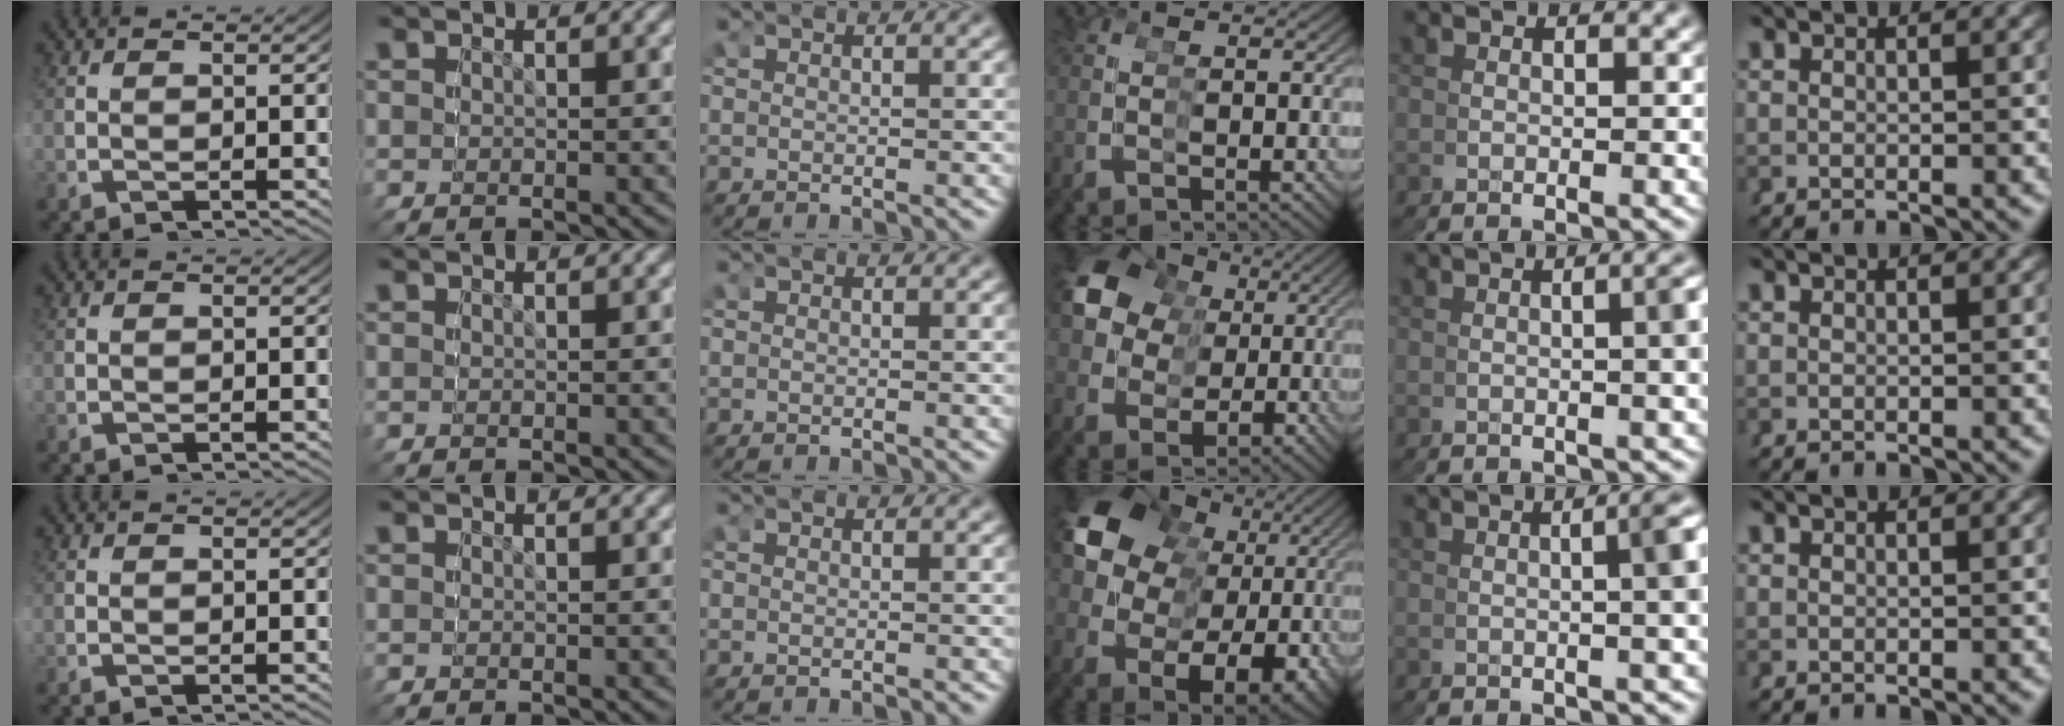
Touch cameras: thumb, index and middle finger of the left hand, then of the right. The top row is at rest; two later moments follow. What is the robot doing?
{"motion": "grasp_and_lifting", "object": "glue stick"}